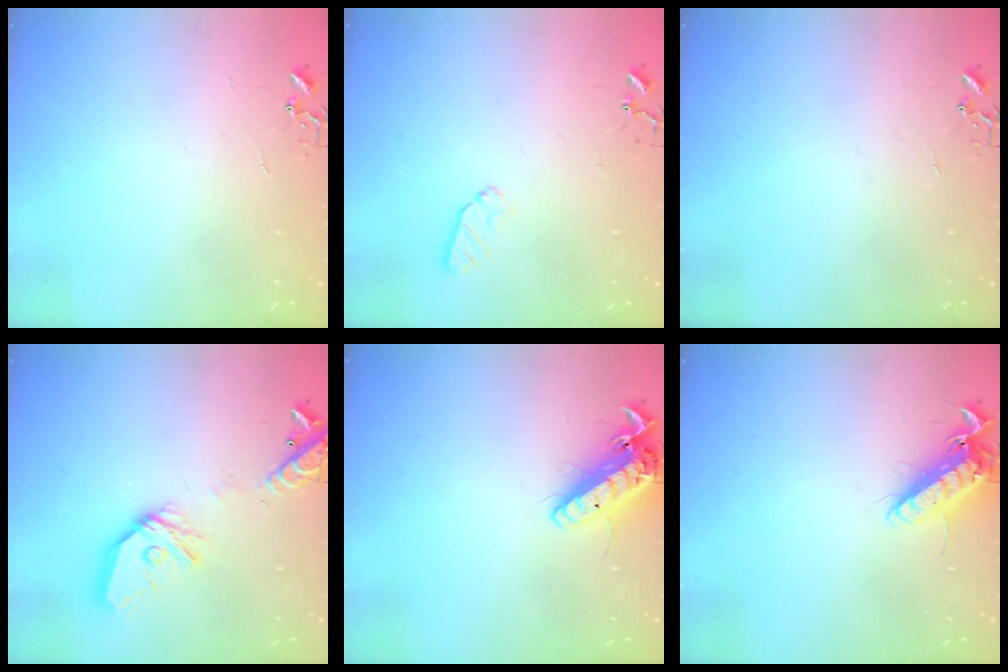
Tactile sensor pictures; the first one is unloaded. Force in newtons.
{"total": 5.4, "press": 5.3, "slide": 0.7}
{"total": 0.0}
{"total": 18.3, "press": 18.2, "slide": 2.6}
{"total": 15.7, "press": 15.3, "slide": 3.3}
{"total": 12.8, "press": 12.7, "slide": 1.8}